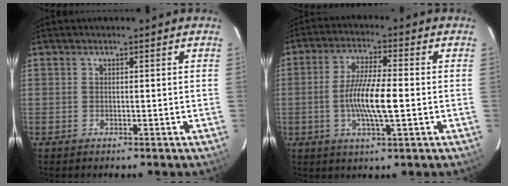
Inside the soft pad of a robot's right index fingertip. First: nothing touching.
{"total": 9.3, "force": [-1.5, 1.5, 9.0], "torque": [-0.171, -0.003, -0.031]}